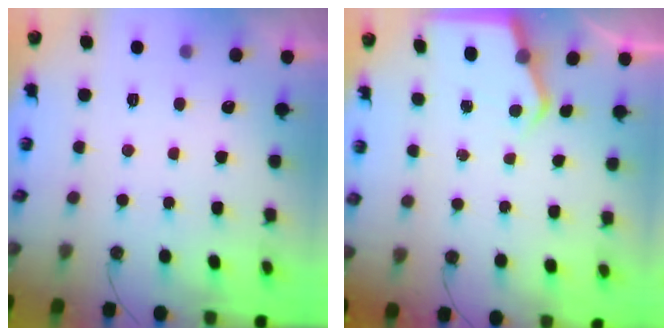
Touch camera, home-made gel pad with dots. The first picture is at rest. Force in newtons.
{"total": 5.1, "press": 5.1, "slide": 0.7}